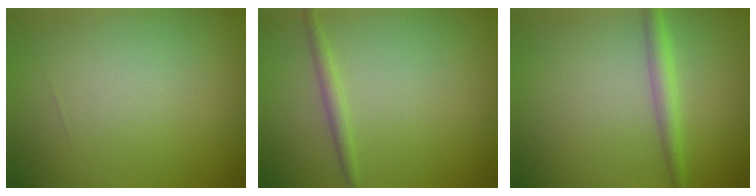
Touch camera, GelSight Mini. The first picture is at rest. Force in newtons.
{"total": 1.3, "press": 1.3, "slide": 0.1}
{"total": 2.1, "press": 2.1, "slide": 0.1}